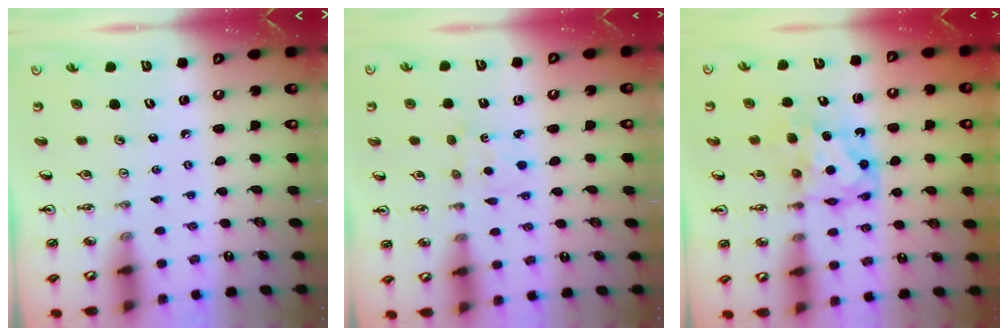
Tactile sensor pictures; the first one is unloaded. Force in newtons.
{"total": 2.3, "press": 2.2, "slide": 0.3}
{"total": 6.9, "press": 6.9, "slide": 0.3}